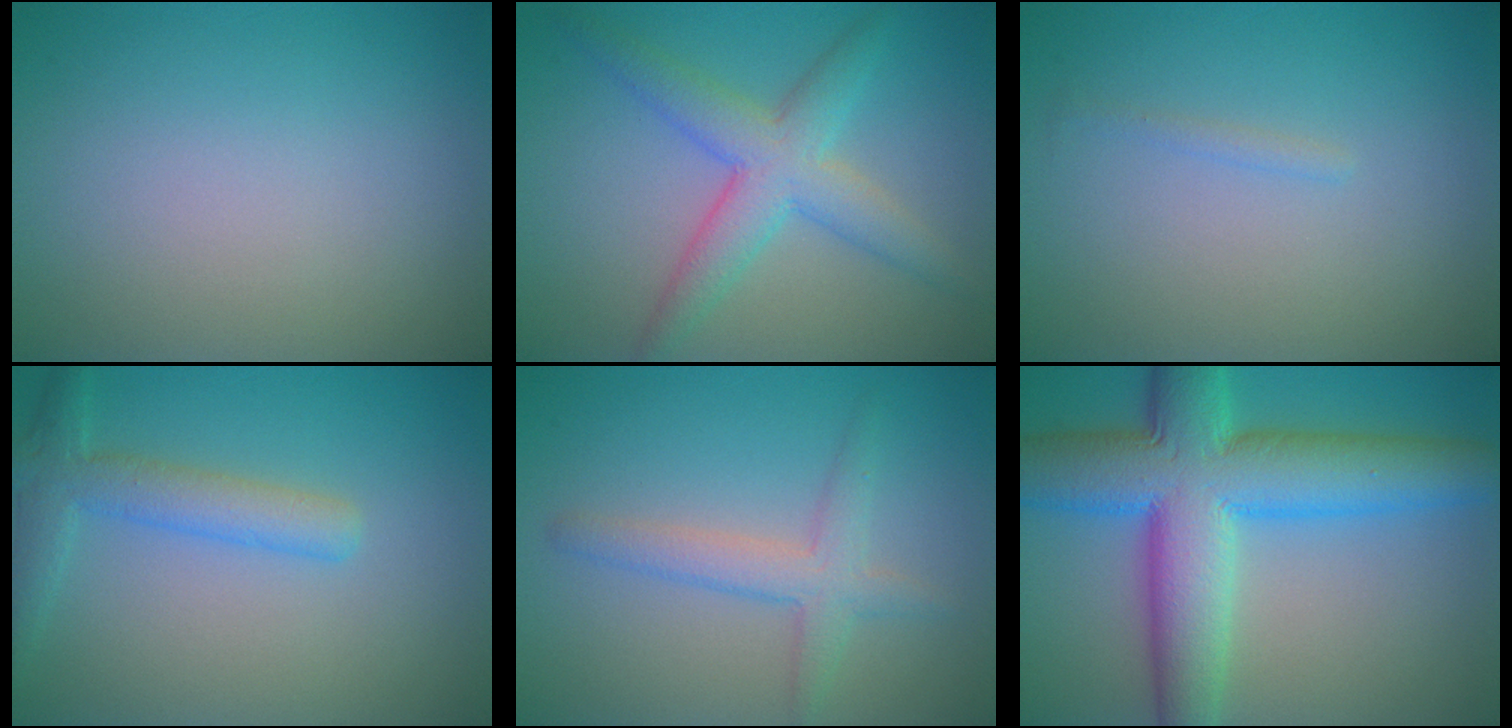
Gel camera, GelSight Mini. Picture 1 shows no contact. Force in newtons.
{"total": 4.9, "press": 4.9, "slide": 0.1}
{"total": 0.6, "press": 0.6, "slide": 0.0}
{"total": 3.5, "press": 3.5, "slide": 0.2}
{"total": 2.8, "press": 2.8, "slide": 0.2}
{"total": 11.5, "press": 11.5, "slide": 0.4}